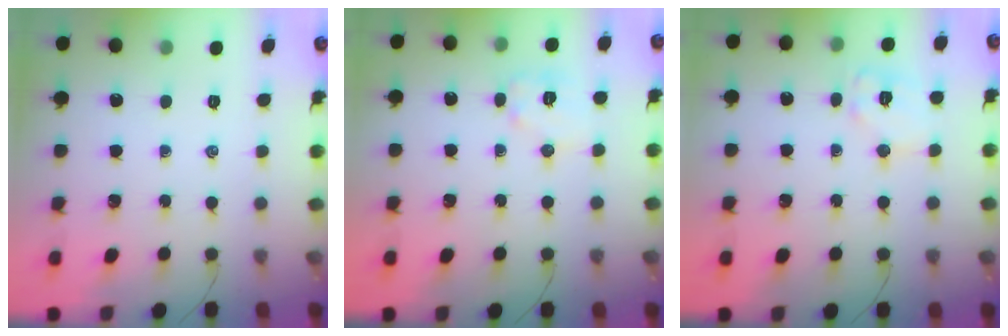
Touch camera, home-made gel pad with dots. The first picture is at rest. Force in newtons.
{"total": 8.1, "press": 8.1, "slide": 0.4}
{"total": 8.7, "press": 8.6, "slide": 0.5}